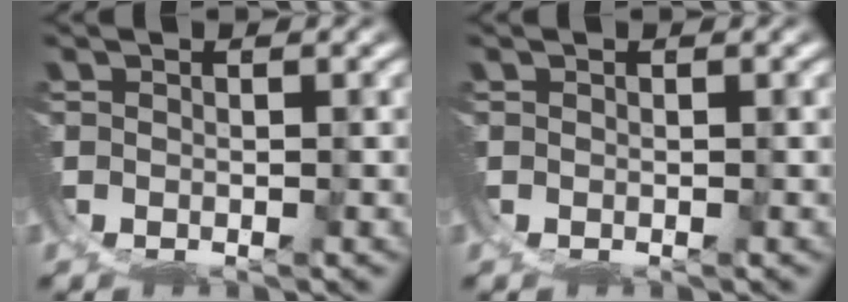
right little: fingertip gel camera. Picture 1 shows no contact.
{"total": 0.0}